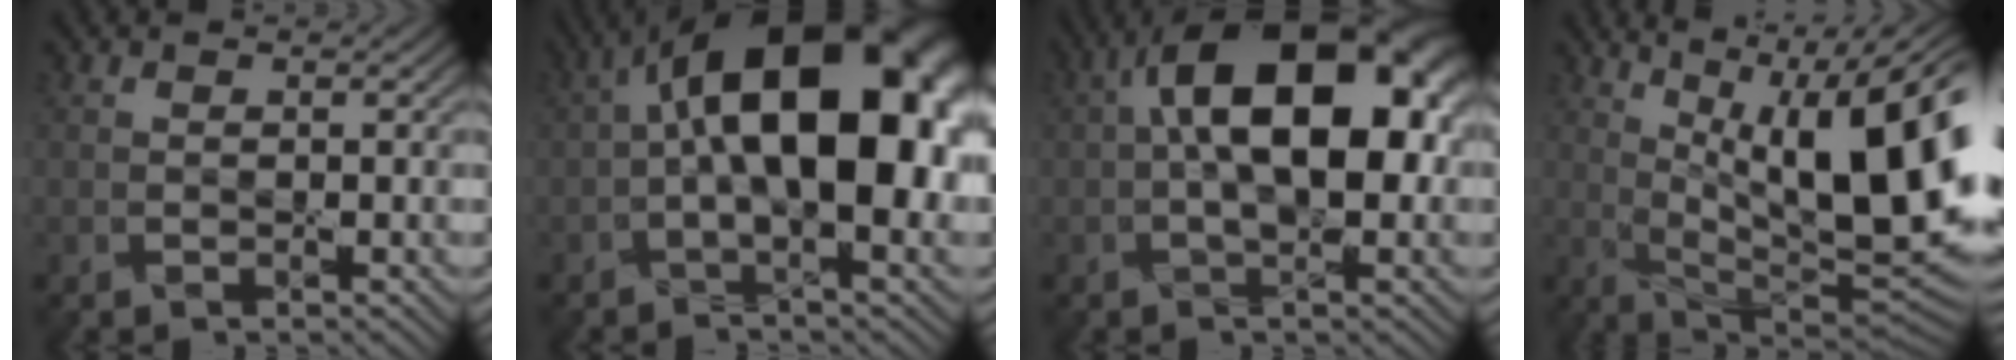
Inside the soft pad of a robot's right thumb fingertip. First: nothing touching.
{"total": 19.0, "force": [1.8, 9.0, 16.6], "torque": [-0.249, 0.029, 0.016]}
{"total": 16.1, "force": [2.3, 8.2, 13.7], "torque": [-0.207, 0.021, 0.024]}
{"total": 17.9, "force": [4.0, 7.3, 15.9], "torque": [-0.224, 0.017, 0.064]}